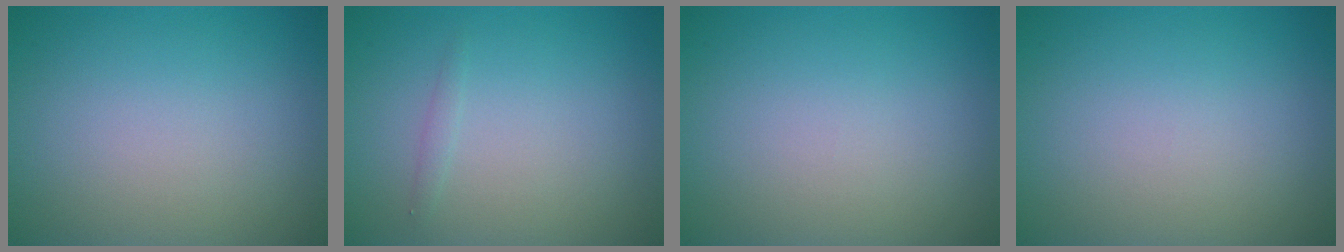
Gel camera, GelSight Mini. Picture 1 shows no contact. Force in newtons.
{"total": 0.6, "press": 0.6, "slide": 0.0}
{"total": 0.0}
{"total": 0.0}